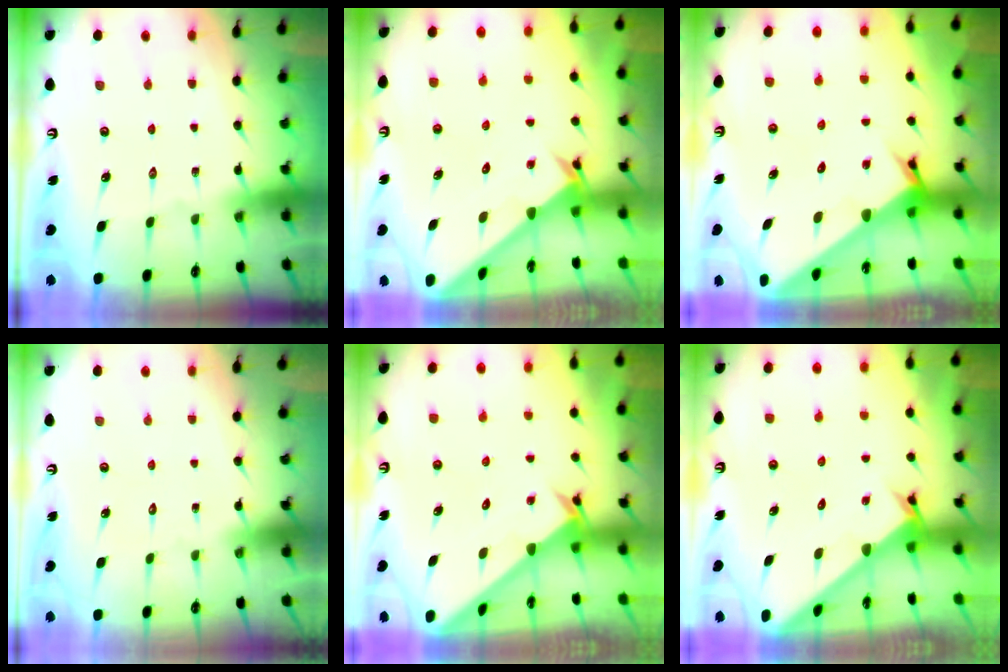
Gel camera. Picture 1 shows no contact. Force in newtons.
{"total": 2.7, "press": 2.7, "slide": 0.2}
{"total": 3.6, "press": 3.6, "slide": 0.3}
{"total": 1.7, "press": 1.7, "slide": 0.1}
{"total": 2.5, "press": 2.5, "slide": 0.2}
{"total": 2.7, "press": 2.7, "slide": 0.3}